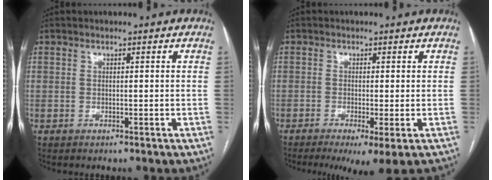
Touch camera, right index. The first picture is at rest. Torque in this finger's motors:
{"motor_torque": [1.54, -0.60, 0.35, 0.10]}